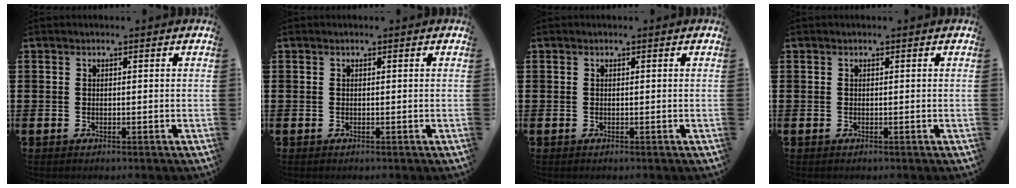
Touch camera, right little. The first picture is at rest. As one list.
[{"total": 0.0}, {"total": 0.0}, {"total": 0.0}]